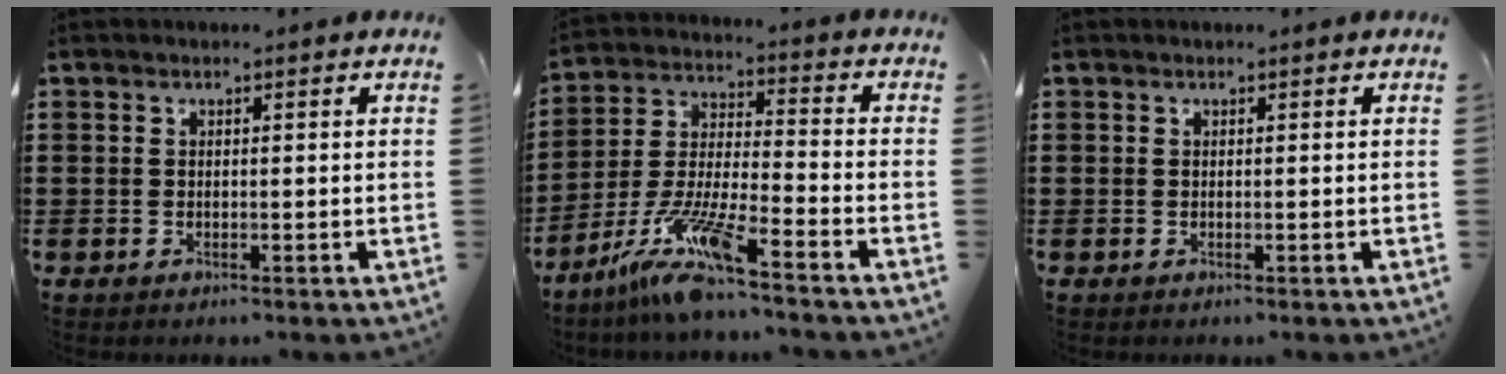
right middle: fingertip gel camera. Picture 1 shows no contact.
{"total": 11.0, "force": [-8.5, 0.3, 7.0], "torque": [-0.157, -0.010, -0.173]}
{"total": 0.0}